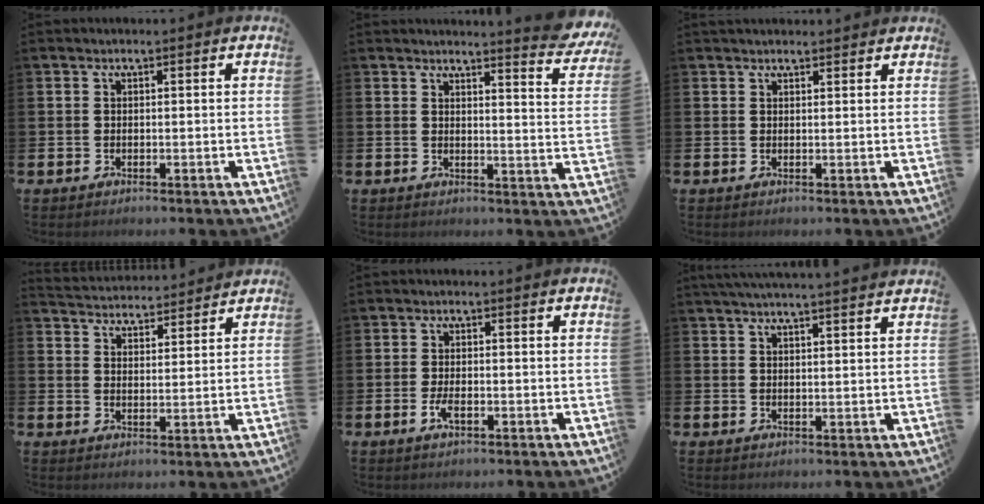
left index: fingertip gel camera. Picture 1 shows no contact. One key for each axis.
{"total": 3.9, "fx": 3.8, "fy": -0.2, "fz": 0.9, "tx": -0.003, "ty": -0.039, "tz": 0.059}
{"total": 1.4, "fx": 1.3, "fy": 0.4, "fz": 0.1, "tx": 0.003, "ty": 0.000, "tz": 0.023}
{"total": 4.4, "fx": 4.4, "fy": 0.4, "fz": -0.4, "tx": -0.016, "ty": -0.029, "tz": 0.080}
{"total": 2.5, "fx": -0.7, "fy": 1.1, "fz": 2.2, "tx": -0.041, "ty": 0.002, "tz": -0.014}
{"total": 3.6, "fx": 3.5, "fy": -0.6, "fz": 0.5, "tx": -0.016, "ty": -0.013, "tz": 0.065}